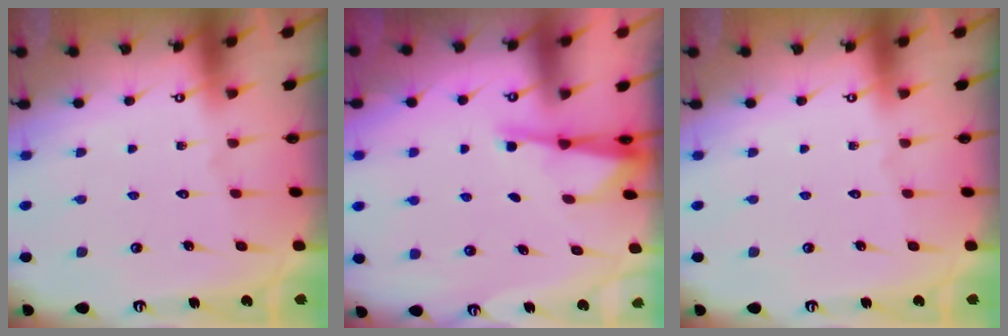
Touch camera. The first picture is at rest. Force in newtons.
{"total": 2.7, "press": 2.7, "slide": 0.5}
{"total": 0.0}